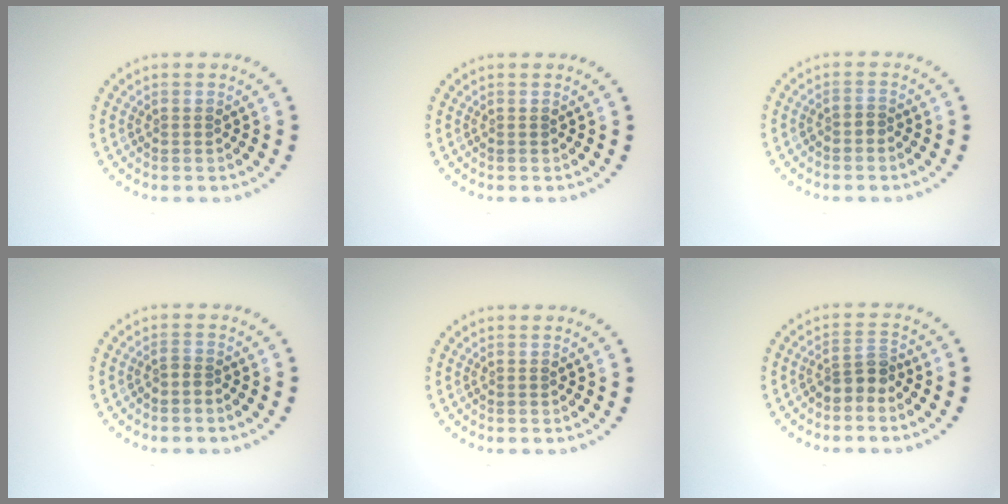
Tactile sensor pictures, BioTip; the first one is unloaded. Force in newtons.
{"total": 0.0}
{"total": 0.7, "press": 0.4, "slide": 0.6}
{"total": 0.7, "press": 0.4, "slide": 0.6}
{"total": 0.0}
{"total": 2.2, "press": 1.8, "slide": 1.4}